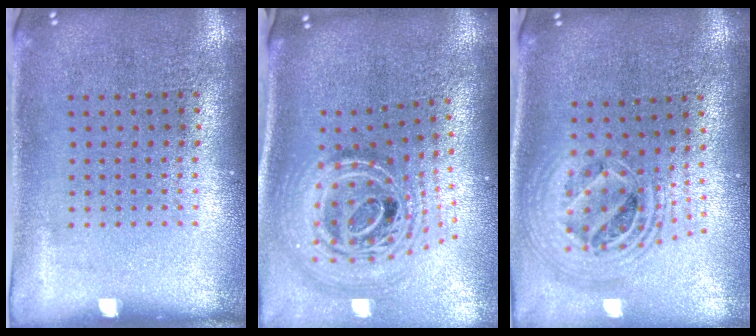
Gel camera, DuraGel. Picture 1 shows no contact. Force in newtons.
{"total": 3.1, "press": 2.1, "slide": 2.3}
{"total": 2.2, "press": 1.8, "slide": 1.3}